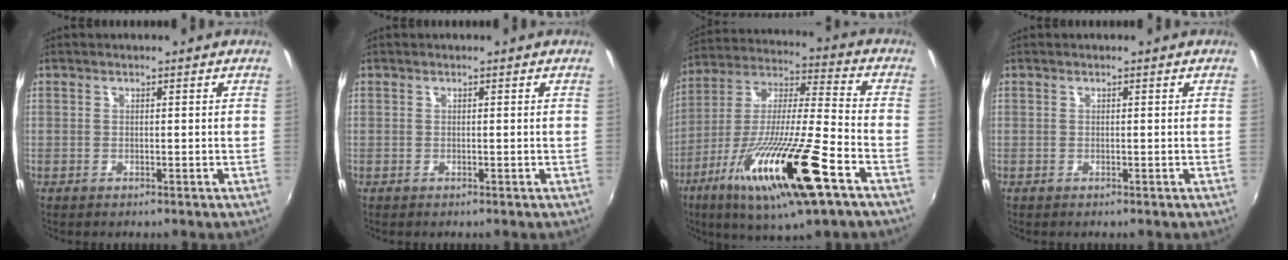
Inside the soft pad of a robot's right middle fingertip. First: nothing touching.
{"total": 0.0}
{"total": 22.6, "force": [-11.0, 2.9, 19.5], "torque": [-0.361, -0.060, -0.201]}
{"total": 0.0}